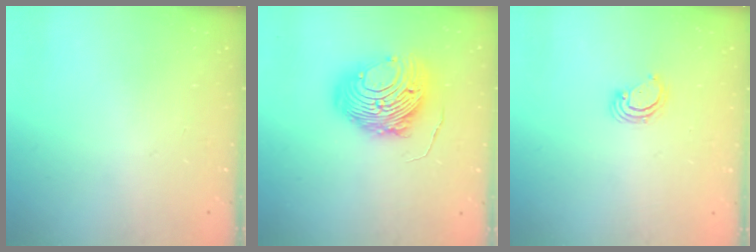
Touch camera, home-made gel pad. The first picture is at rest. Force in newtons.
{"total": 14.7, "press": 14.6, "slide": 1.4}
{"total": 3.3, "press": 3.3, "slide": 0.2}